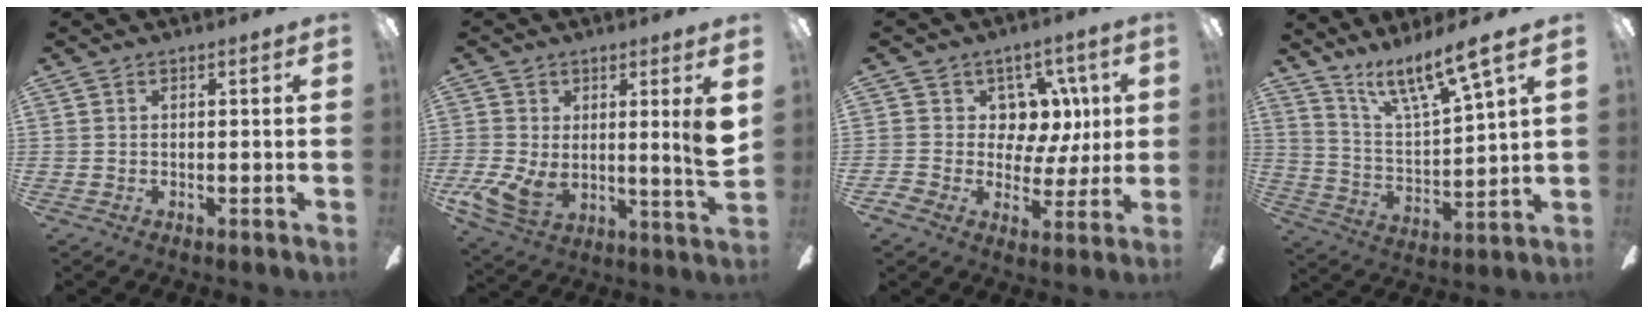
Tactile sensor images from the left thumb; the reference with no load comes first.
{"total": 12.2, "force": [1.9, 5.0, 10.9], "torque": [-0.194, -0.028, 0.036]}
{"total": 10.0, "force": [3.0, 8.7, 3.7], "torque": [-0.052, -0.020, 0.065]}
{"total": 13.3, "force": [11.0, 0.6, 7.4], "torque": [-0.151, -0.069, 0.182]}